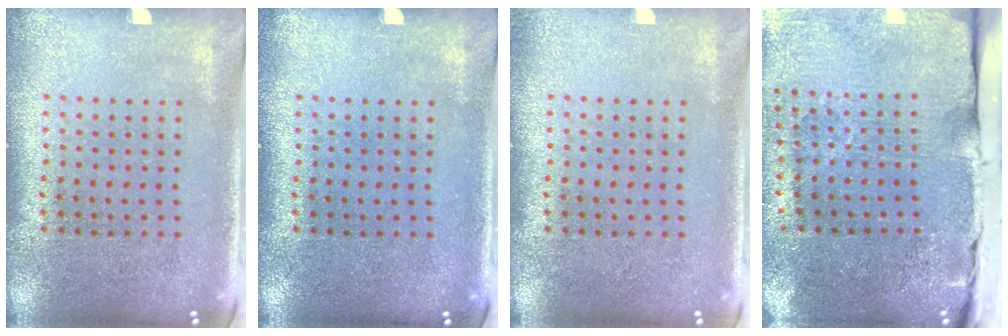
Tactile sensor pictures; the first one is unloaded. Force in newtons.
{"total": 0.0}
{"total": 0.6, "press": 0.6, "slide": 0.1}
{"total": 4.7, "press": 3.9, "slide": 2.6}